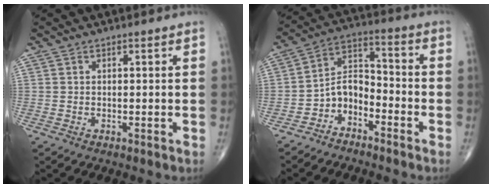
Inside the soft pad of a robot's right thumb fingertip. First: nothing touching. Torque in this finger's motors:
{"motor_torque": [0.02, 0.14, -0.08, -0.01, 0.08]}